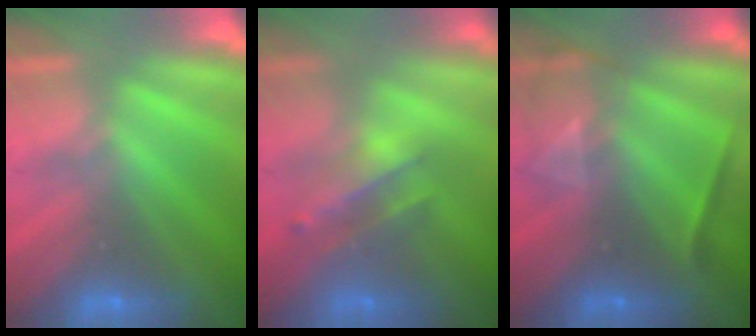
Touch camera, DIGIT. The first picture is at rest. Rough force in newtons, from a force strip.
{"total": 2.4}
{"total": 2.2}